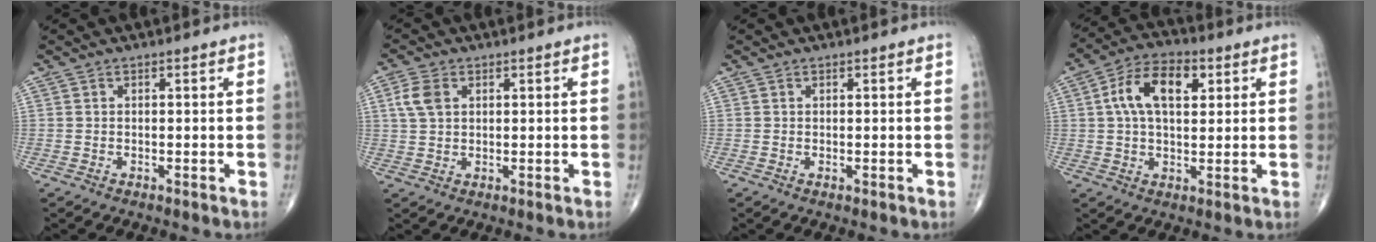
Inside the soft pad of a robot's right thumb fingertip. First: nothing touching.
{"total": 4.7, "force": [1.5, 3.2, 3.1], "torque": [-0.065, 0.005, 0.029]}
{"total": 0.0}
{"total": 11.1, "force": [3.0, 6.2, 8.8], "torque": [-0.144, 0.015, 0.045]}